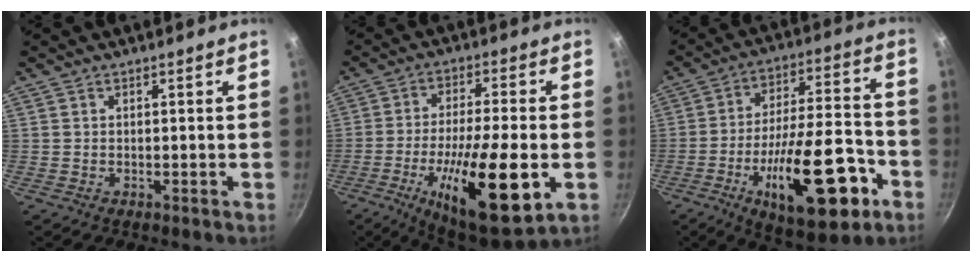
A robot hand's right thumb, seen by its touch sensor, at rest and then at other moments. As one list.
[{"total": 20.9, "force": [-6.2, 5.7, 19.1], "torque": [-0.315, 0.011, -0.100]}, {"total": 24.0, "force": [-9.5, 9.2, 20.0], "torque": [-0.281, 0.044, -0.138]}]